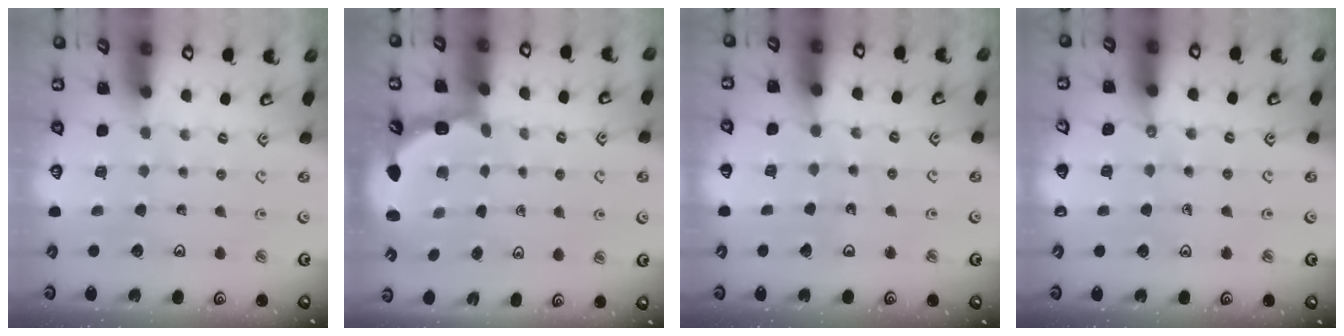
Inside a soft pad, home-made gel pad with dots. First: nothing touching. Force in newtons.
{"total": 3.2, "press": 2.7, "slide": 1.7}
{"total": 3.0, "press": 3.0, "slide": 0.2}
{"total": 2.7, "press": 2.7, "slide": 0.5}